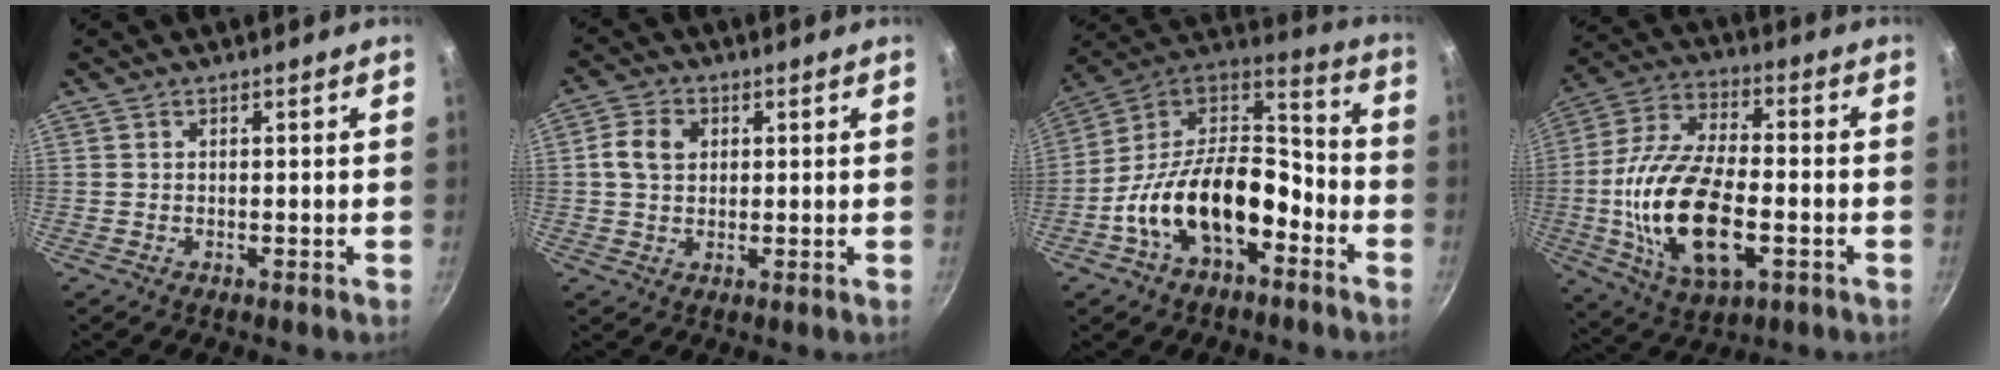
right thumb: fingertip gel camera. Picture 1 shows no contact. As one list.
[{"total": 5.6, "force": [1.1, 4.3, 3.4], "torque": [-0.050, 0.007, 0.013]}, {"total": 20.9, "force": [-7.7, 11.9, 15.3], "torque": [-0.237, 0.075, -0.147]}, {"total": 21.0, "force": [-4.1, 10.3, 17.8], "torque": [-0.338, 0.017, -0.078]}]